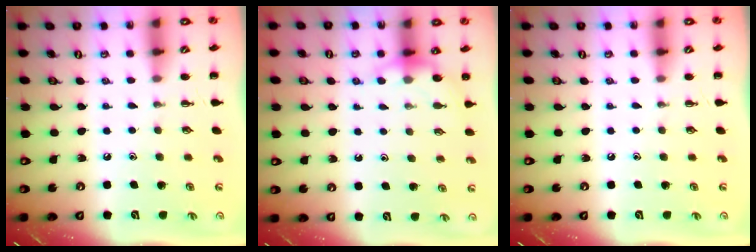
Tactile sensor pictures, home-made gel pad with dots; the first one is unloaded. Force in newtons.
{"total": 6.1, "press": 5.9, "slide": 1.5}
{"total": 0.0}